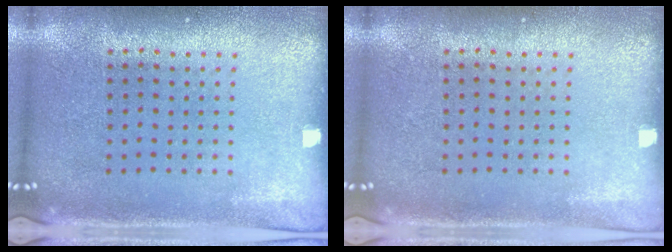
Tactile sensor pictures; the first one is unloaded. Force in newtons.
{"total": 0.0}